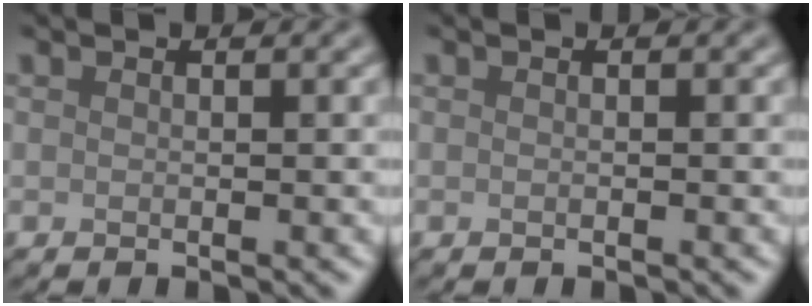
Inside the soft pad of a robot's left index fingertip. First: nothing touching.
{"total": 0.0}